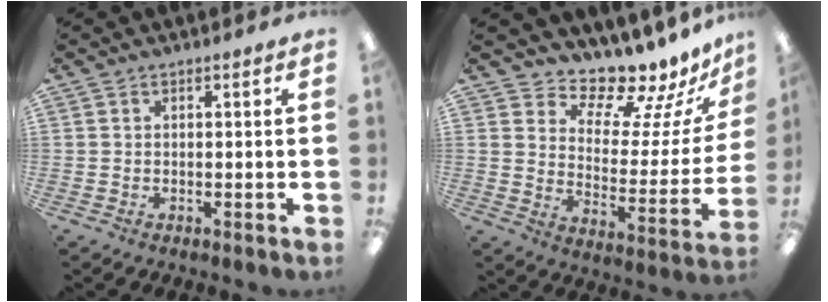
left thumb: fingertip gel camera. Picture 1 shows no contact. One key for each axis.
{"total": 13.8, "fx": 12.7, "fy": 3.7, "fz": 3.7, "tx": -0.060, "ty": -0.121, "tz": 0.217}